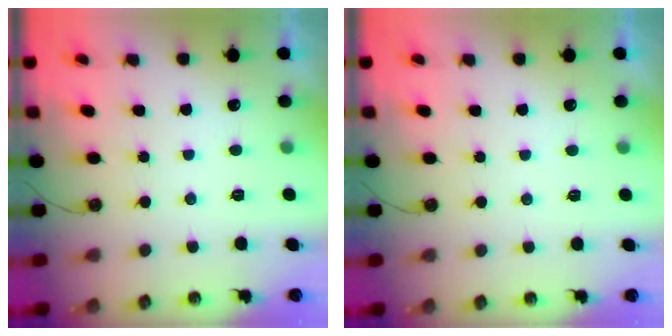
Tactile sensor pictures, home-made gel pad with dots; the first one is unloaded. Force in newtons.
{"total": 3.0, "press": 3.0, "slide": 0.3}